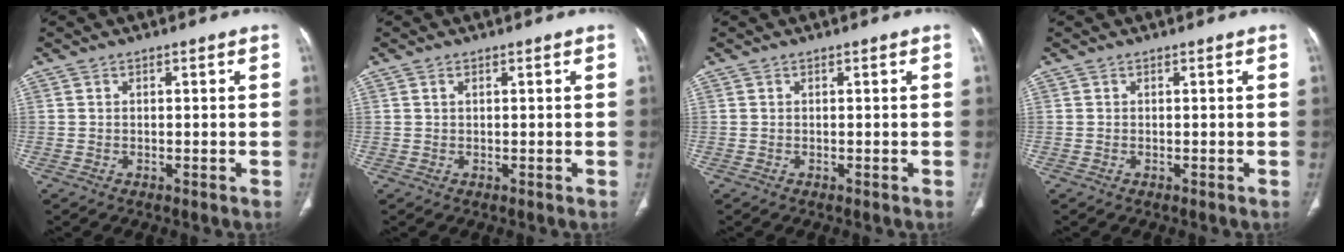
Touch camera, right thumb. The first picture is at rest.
{"total": 0.5, "force": [0.3, 0.3, 0.3], "torque": [-0.009, 0.002, 0.007]}
{"total": 0.0}
{"total": 0.0}